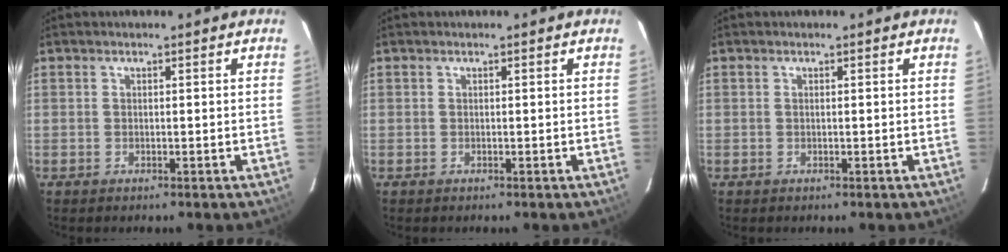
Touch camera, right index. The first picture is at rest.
{"total": 0.0}
{"total": 0.0}